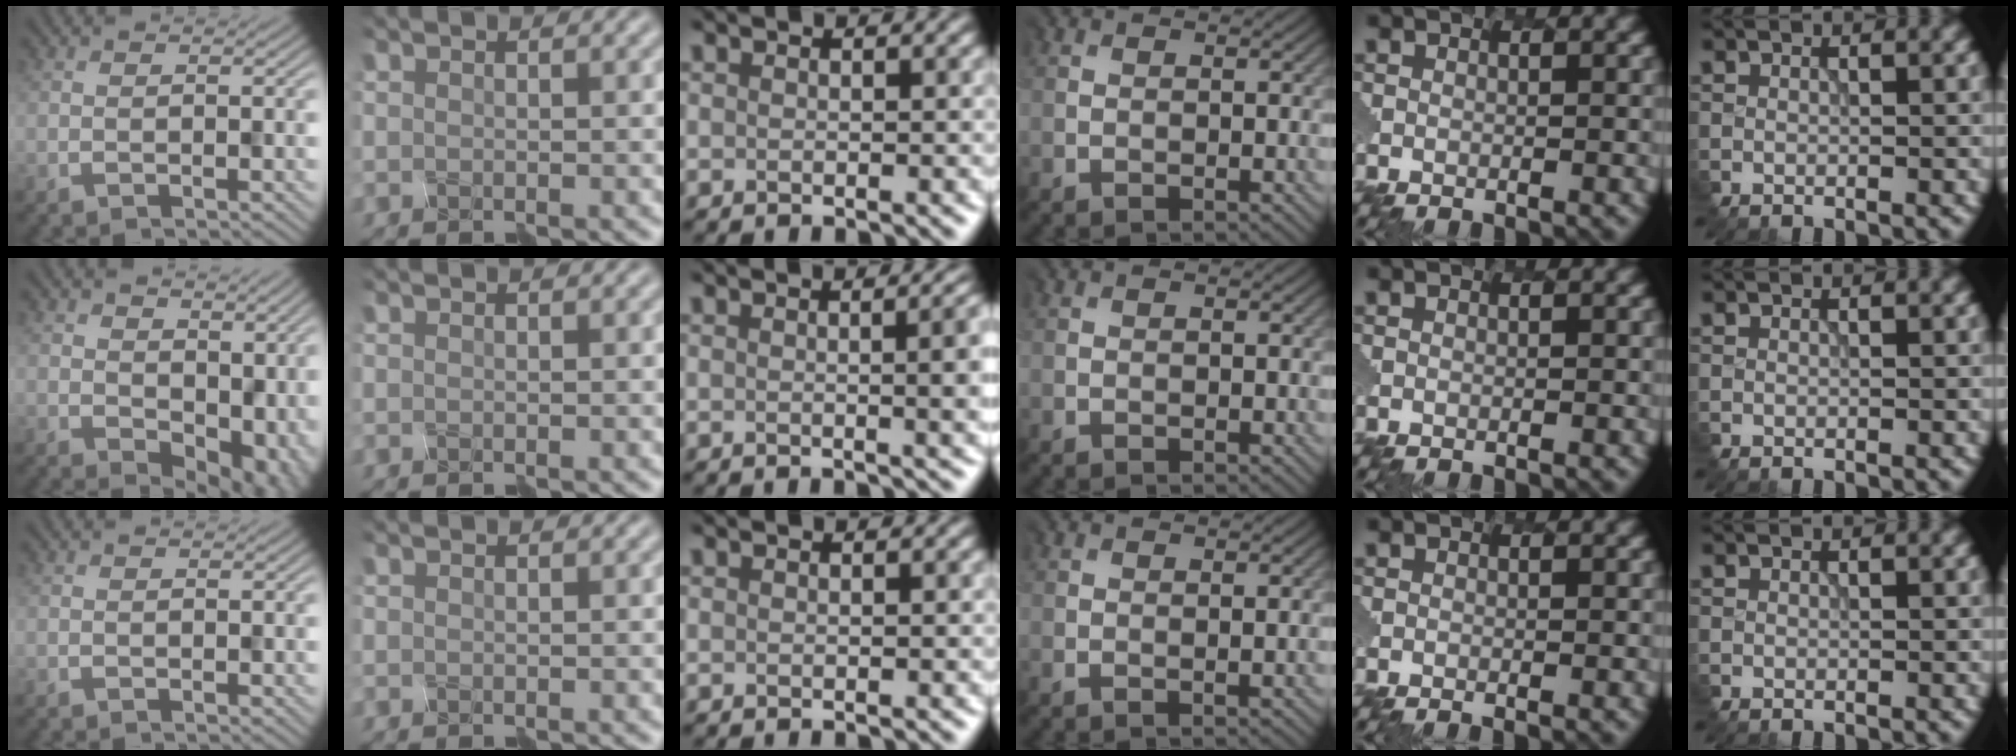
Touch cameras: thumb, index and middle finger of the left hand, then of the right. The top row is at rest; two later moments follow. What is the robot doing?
{"motion": "disassemble", "object": "spray bottle"}